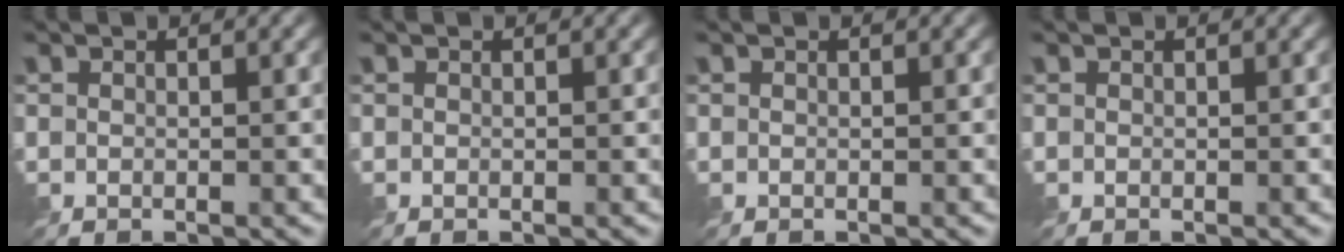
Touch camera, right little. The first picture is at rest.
{"total": 0.0}
{"total": 0.0}
{"total": 0.0}